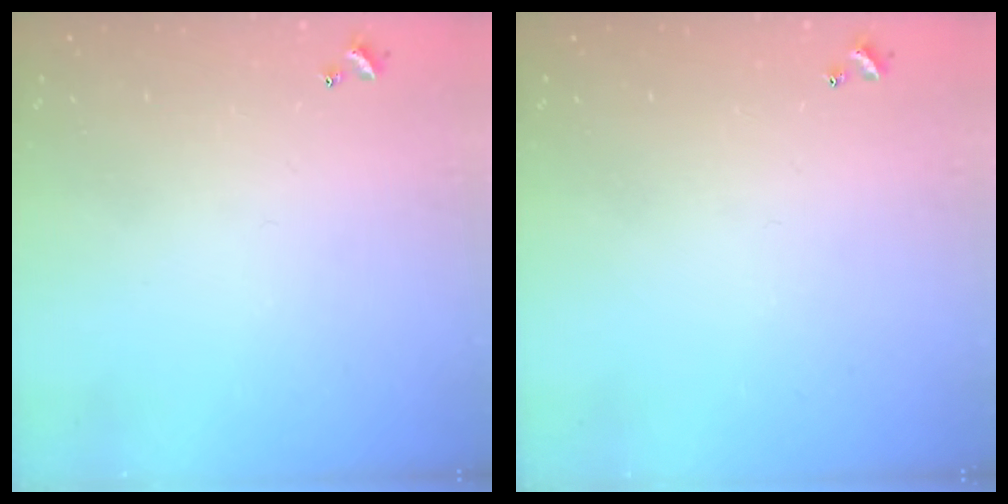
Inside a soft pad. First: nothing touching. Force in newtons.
{"total": 0.0}